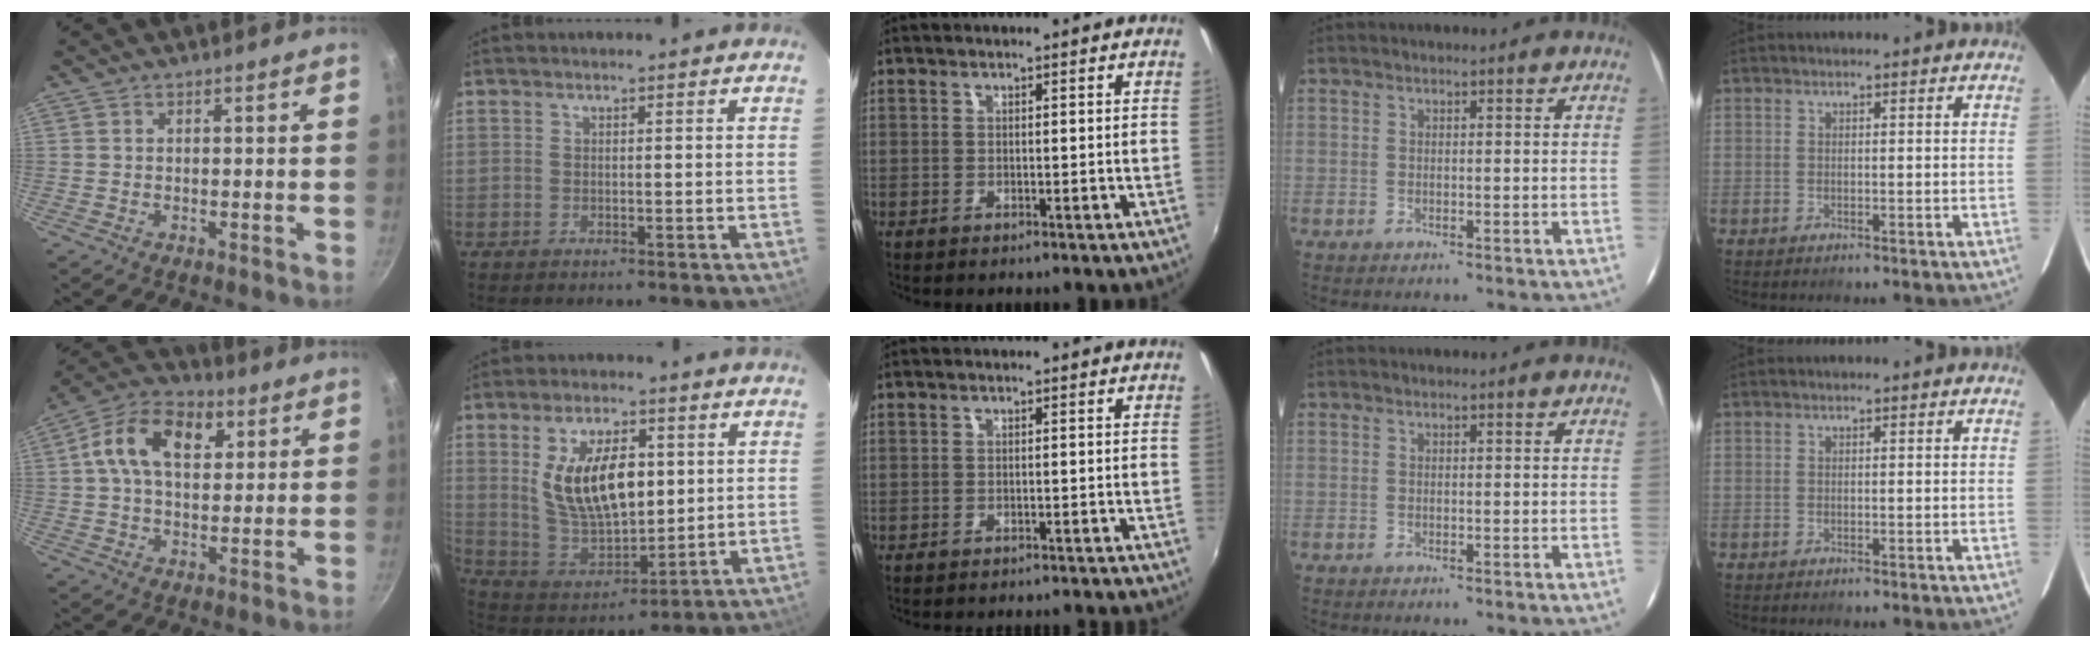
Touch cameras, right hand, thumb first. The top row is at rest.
{"thumb": {"total": 13.6, "force": [4.0, 8.7, 9.6], "torque": [-0.146, 0.010, 0.051]}, "index": {"total": 15.9, "force": [3.6, 8.1, 13.2], "torque": [-0.249, 0.000, 0.083]}, "middle": {"total": 7.0, "force": [-6.5, 1.5, 2.3], "torque": [-0.056, -0.011, -0.083]}}